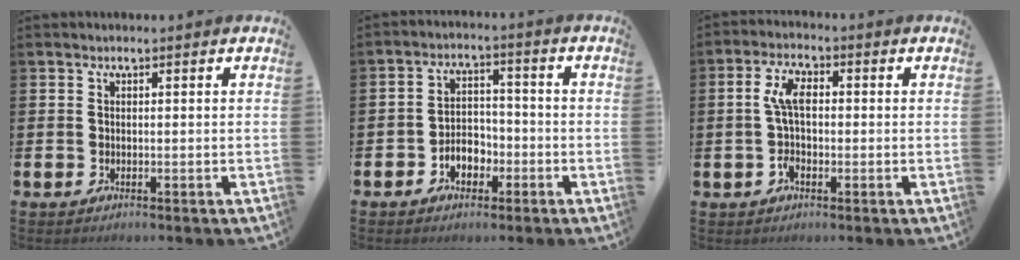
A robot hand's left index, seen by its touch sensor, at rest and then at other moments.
{"total": 3.7, "force": [-2.1, 2.6, 1.7], "torque": [-0.032, 0.004, -0.046]}
{"total": 5.5, "force": [0.1, 2.7, 4.8], "torque": [-0.082, 0.003, -0.004]}